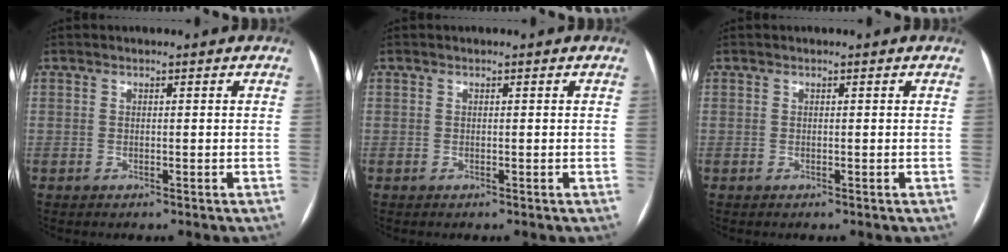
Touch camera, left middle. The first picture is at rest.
{"total": 0.0}
{"total": 0.0}